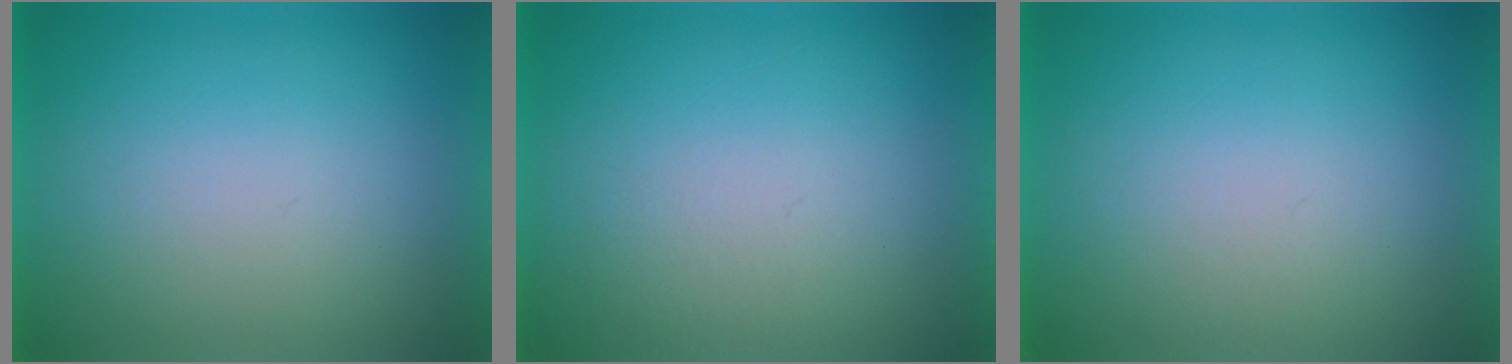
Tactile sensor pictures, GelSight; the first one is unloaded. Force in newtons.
{"total": 1.8}
{"total": 1.0}